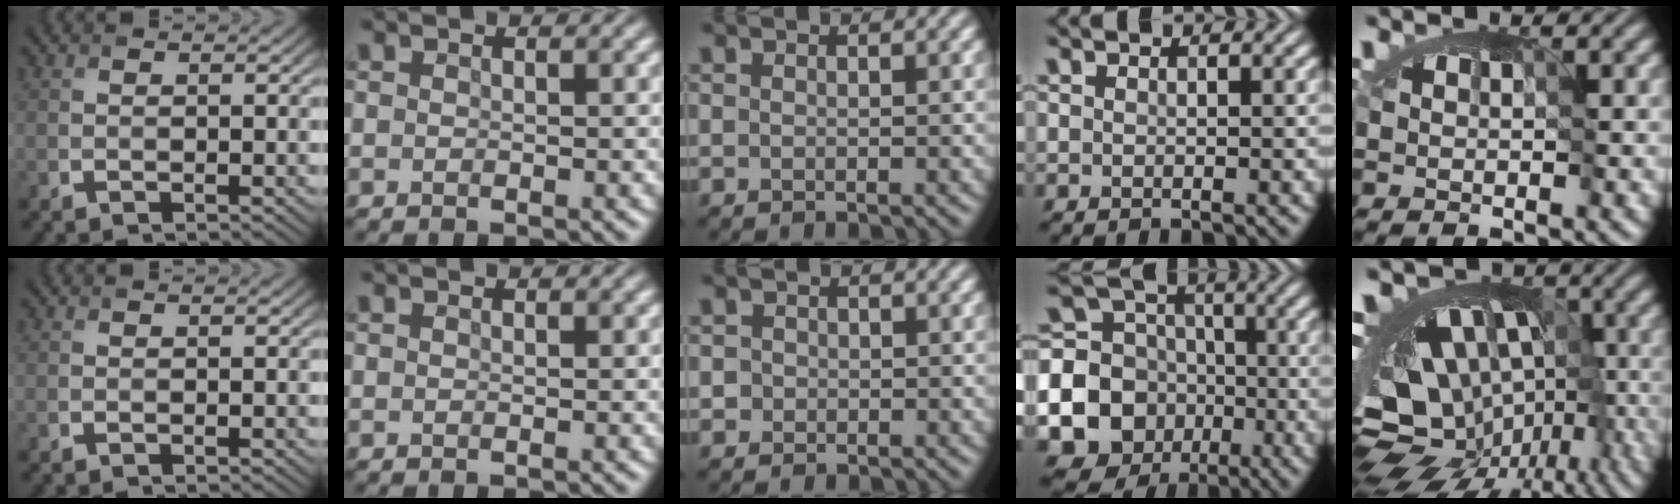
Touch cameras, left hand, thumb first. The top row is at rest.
{"middle": {"total": 0.8, "force": [0.0, 0.8, 0.1], "torque": [0.007, -0.002, -0.002]}, "ring": {"total": 20.3, "force": [-6.1, 18.8, 4.7], "torque": [-0.147, -0.039, -0.129]}, "little": {"total": 11.4, "force": [-5.8, 6.7, 7.2], "torque": [-0.065, -0.023, -0.089]}}